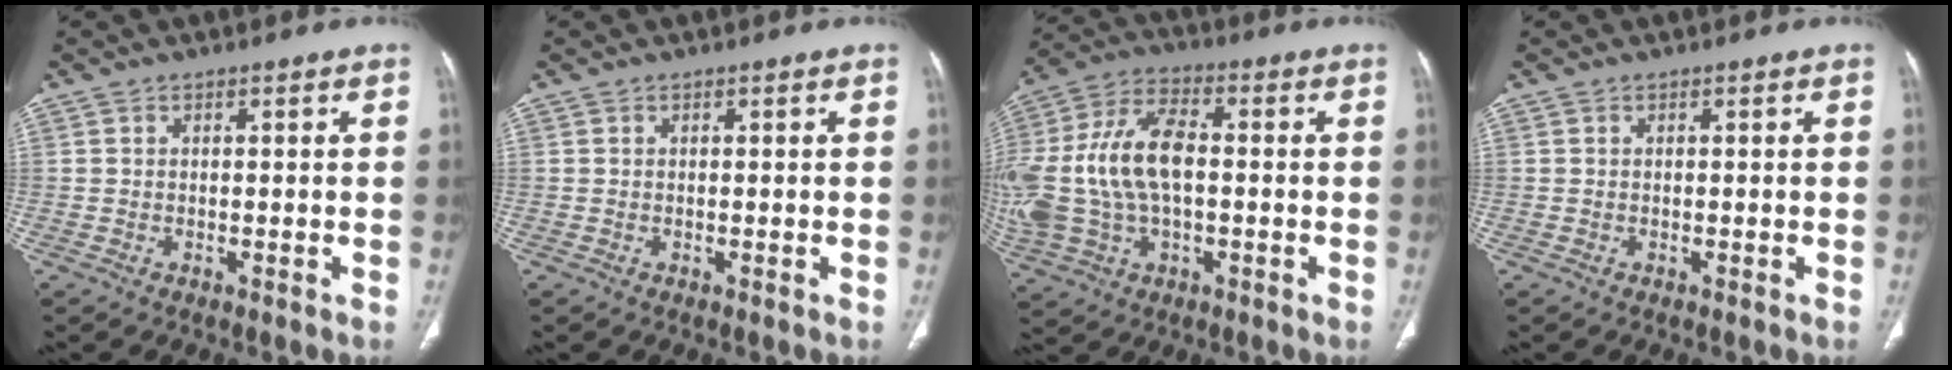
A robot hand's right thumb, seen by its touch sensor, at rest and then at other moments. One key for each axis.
{"total": 0.0}
{"total": 19.9, "fx": -0.1, "fy": 11.5, "fz": 16.3, "tx": -0.368, "ty": 0.021, "tz": 0.001}
{"total": 0.0}